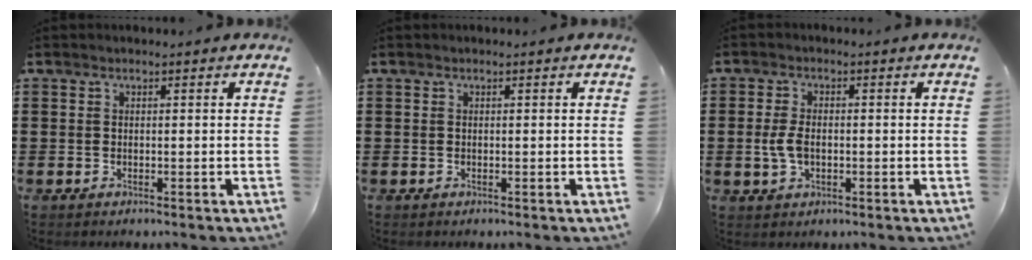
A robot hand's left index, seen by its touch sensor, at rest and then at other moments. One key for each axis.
{"total": 0.0}
{"total": 4.0, "fx": -0.4, "fy": 2.3, "fz": 3.3, "tx": -0.084, "ty": -0.002, "tz": -0.013}